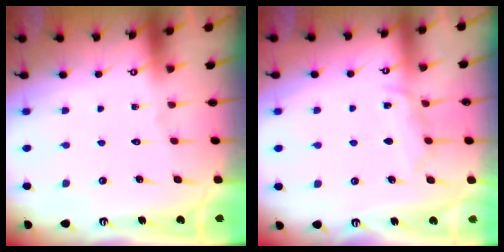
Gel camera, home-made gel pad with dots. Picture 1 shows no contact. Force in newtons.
{"total": 6.8, "press": 6.7, "slide": 0.8}